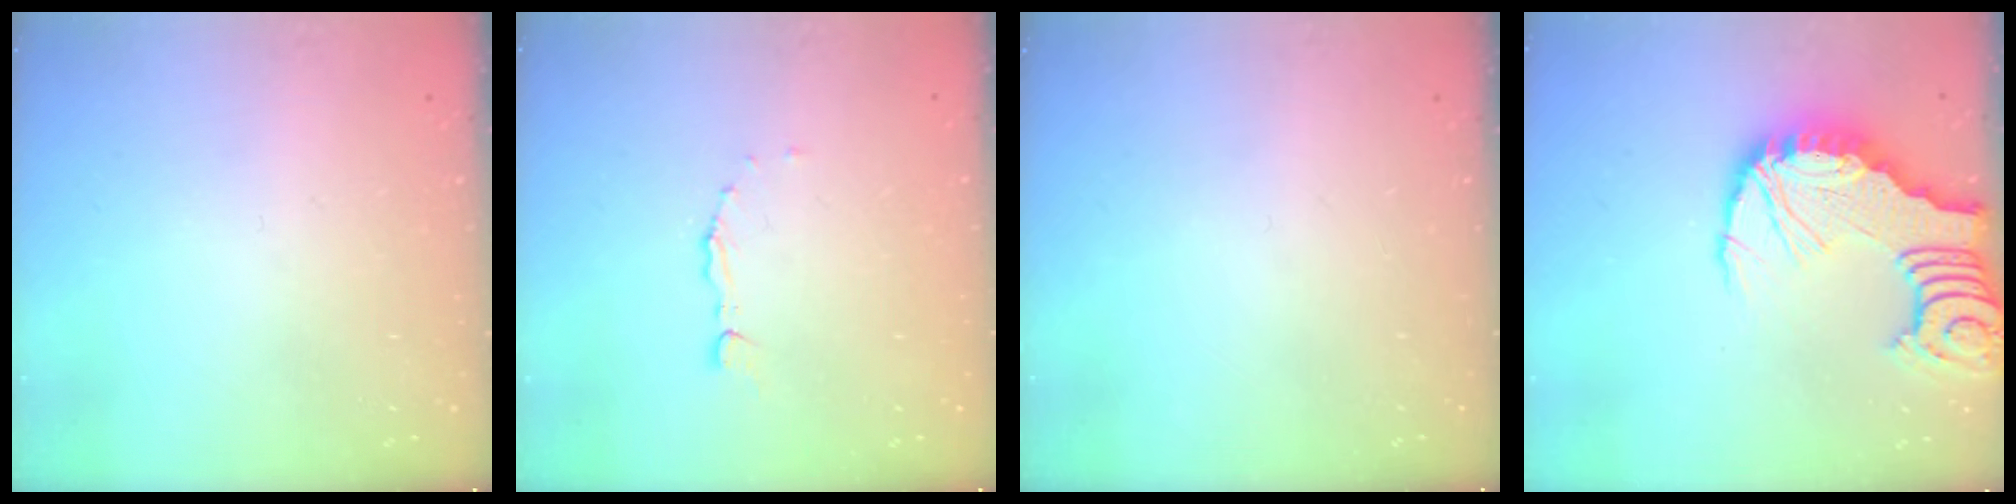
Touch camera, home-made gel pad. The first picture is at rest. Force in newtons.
{"total": 1.0, "press": 1.0, "slide": 0.2}
{"total": 0.0}
{"total": 11.2, "press": 11.2, "slide": 1.1}